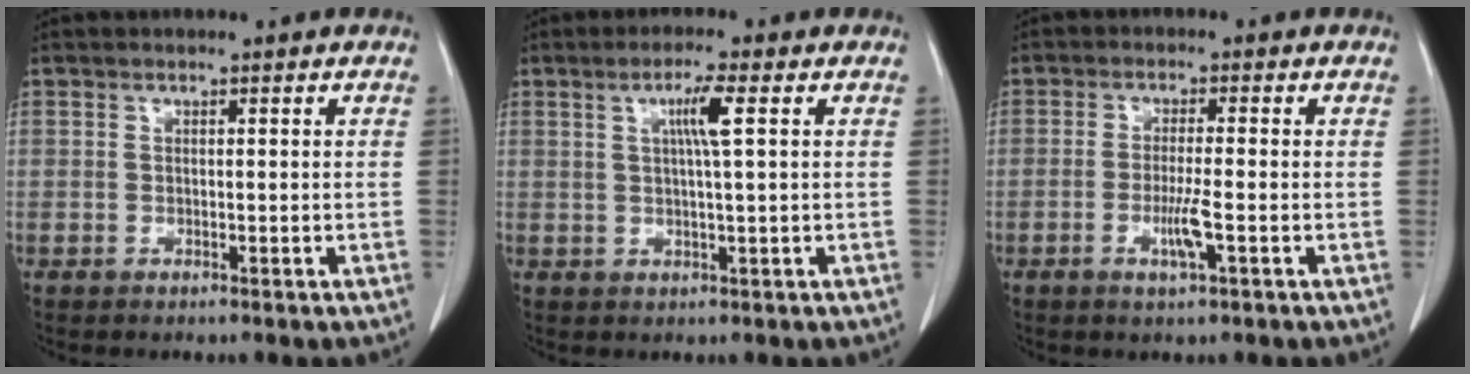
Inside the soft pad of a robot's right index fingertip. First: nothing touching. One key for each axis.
{"total": 4.2, "fx": 1.2, "fy": -0.5, "fz": 4.0, "tx": -0.074, "ty": 0.001, "tz": 0.021}
{"total": 4.0, "fx": -1.4, "fy": 0.0, "fz": 3.8, "tx": -0.074, "ty": -0.008, "tz": -0.025}